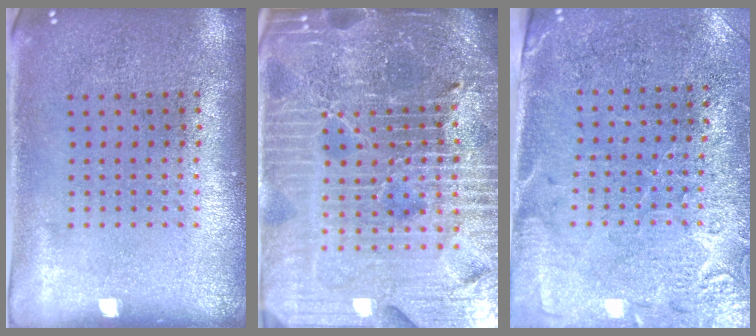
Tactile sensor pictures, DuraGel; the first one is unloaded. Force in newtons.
{"total": 7.3, "press": 6.3, "slide": 3.7}
{"total": 2.8, "press": 2.5, "slide": 1.1}